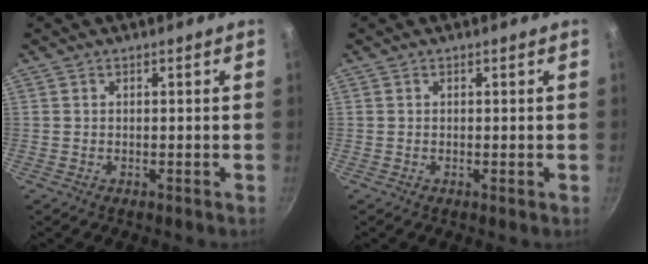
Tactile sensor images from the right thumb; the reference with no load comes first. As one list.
[{"total": 0.6, "force": [-0.1, 0.1, 0.5], "torque": [-0.011, -0.003, -0.003]}]